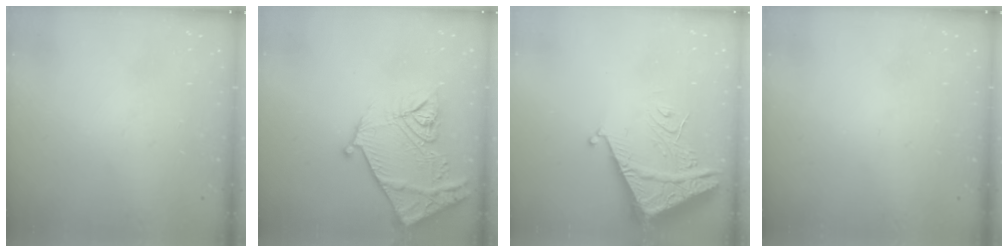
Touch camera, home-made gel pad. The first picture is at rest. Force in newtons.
{"total": 18.3, "press": 18.2, "slide": 2.0}
{"total": 7.0, "press": 6.9, "slide": 0.7}
{"total": 0.0}